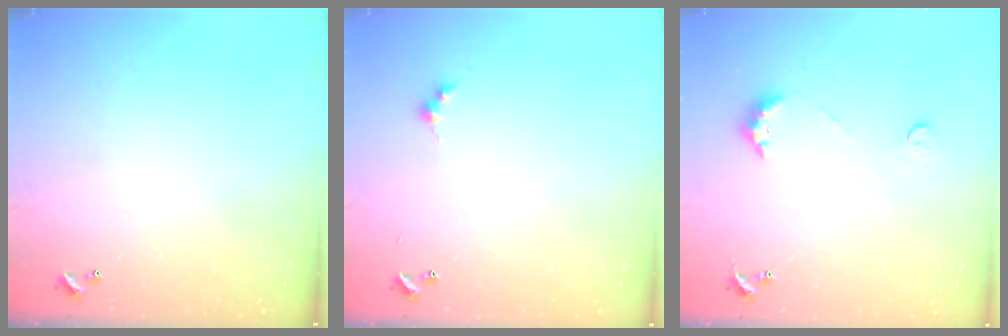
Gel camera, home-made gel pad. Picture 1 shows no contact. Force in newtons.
{"total": 2.6, "press": 2.6, "slide": 0.5}
{"total": 3.8, "press": 3.8, "slide": 0.7}